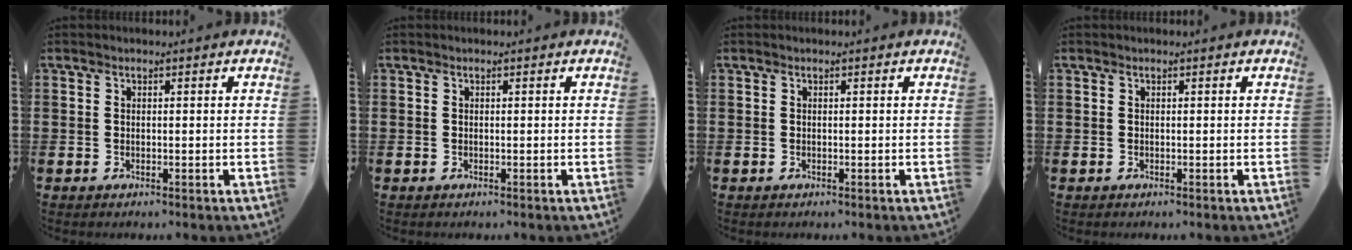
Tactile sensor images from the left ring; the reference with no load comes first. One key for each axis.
{"total": 0.0}
{"total": 0.0}
{"total": 0.0}